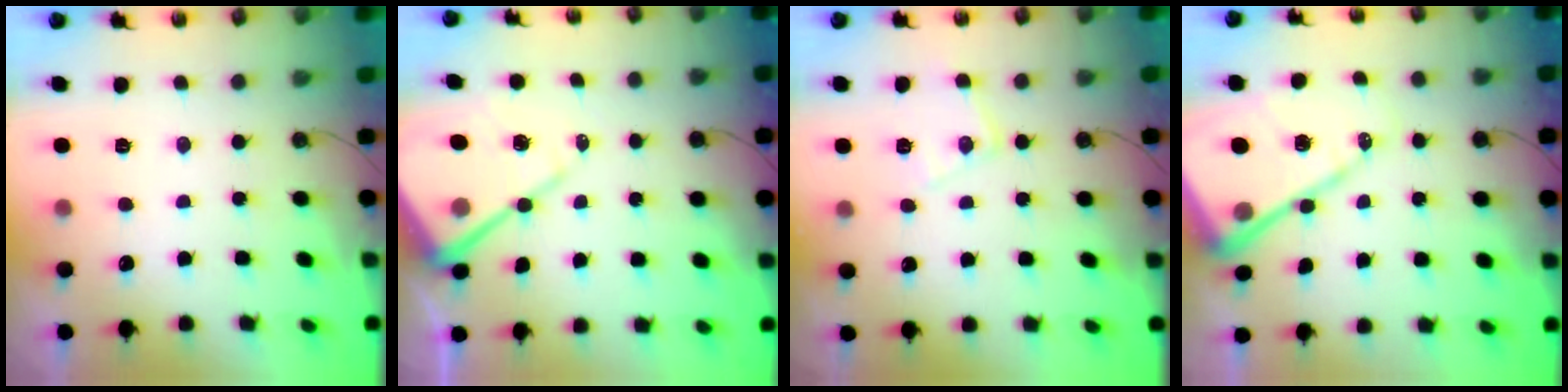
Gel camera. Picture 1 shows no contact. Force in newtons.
{"total": 13.4, "press": 13.4, "slide": 1.5}
{"total": 9.7, "press": 9.7, "slide": 0.7}
{"total": 17.9, "press": 17.8, "slide": 1.8}